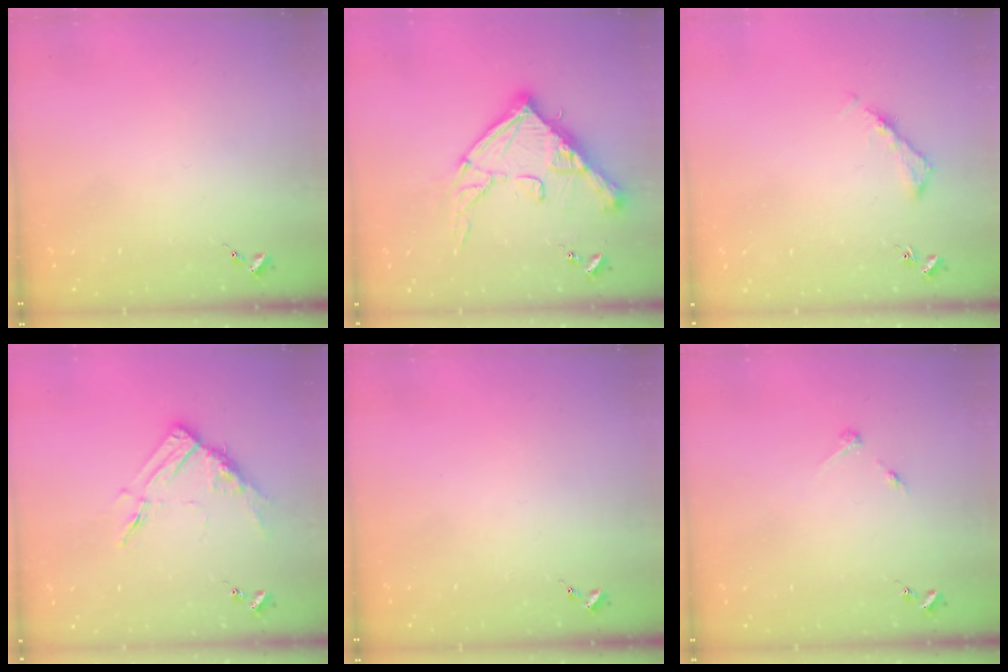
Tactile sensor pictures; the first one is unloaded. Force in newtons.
{"total": 19.6, "press": 19.5, "slide": 2.0}
{"total": 5.0, "press": 4.9, "slide": 0.8}
{"total": 11.9, "press": 11.9, "slide": 0.6}
{"total": 0.0}
{"total": 2.8, "press": 2.8, "slide": 0.3}